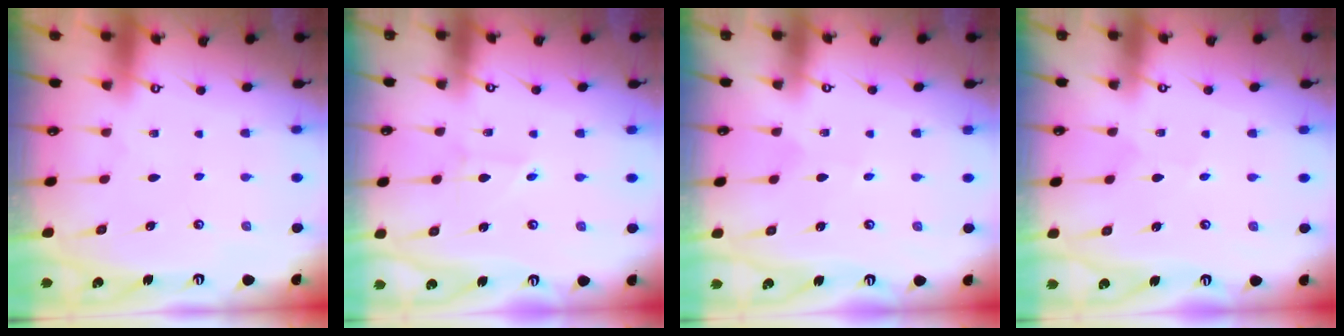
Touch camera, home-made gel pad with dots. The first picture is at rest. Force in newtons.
{"total": 1.3, "press": 1.3, "slide": 0.1}
{"total": 2.5, "press": 2.5, "slide": 0.3}
{"total": 1.5, "press": 1.4, "slide": 0.1}